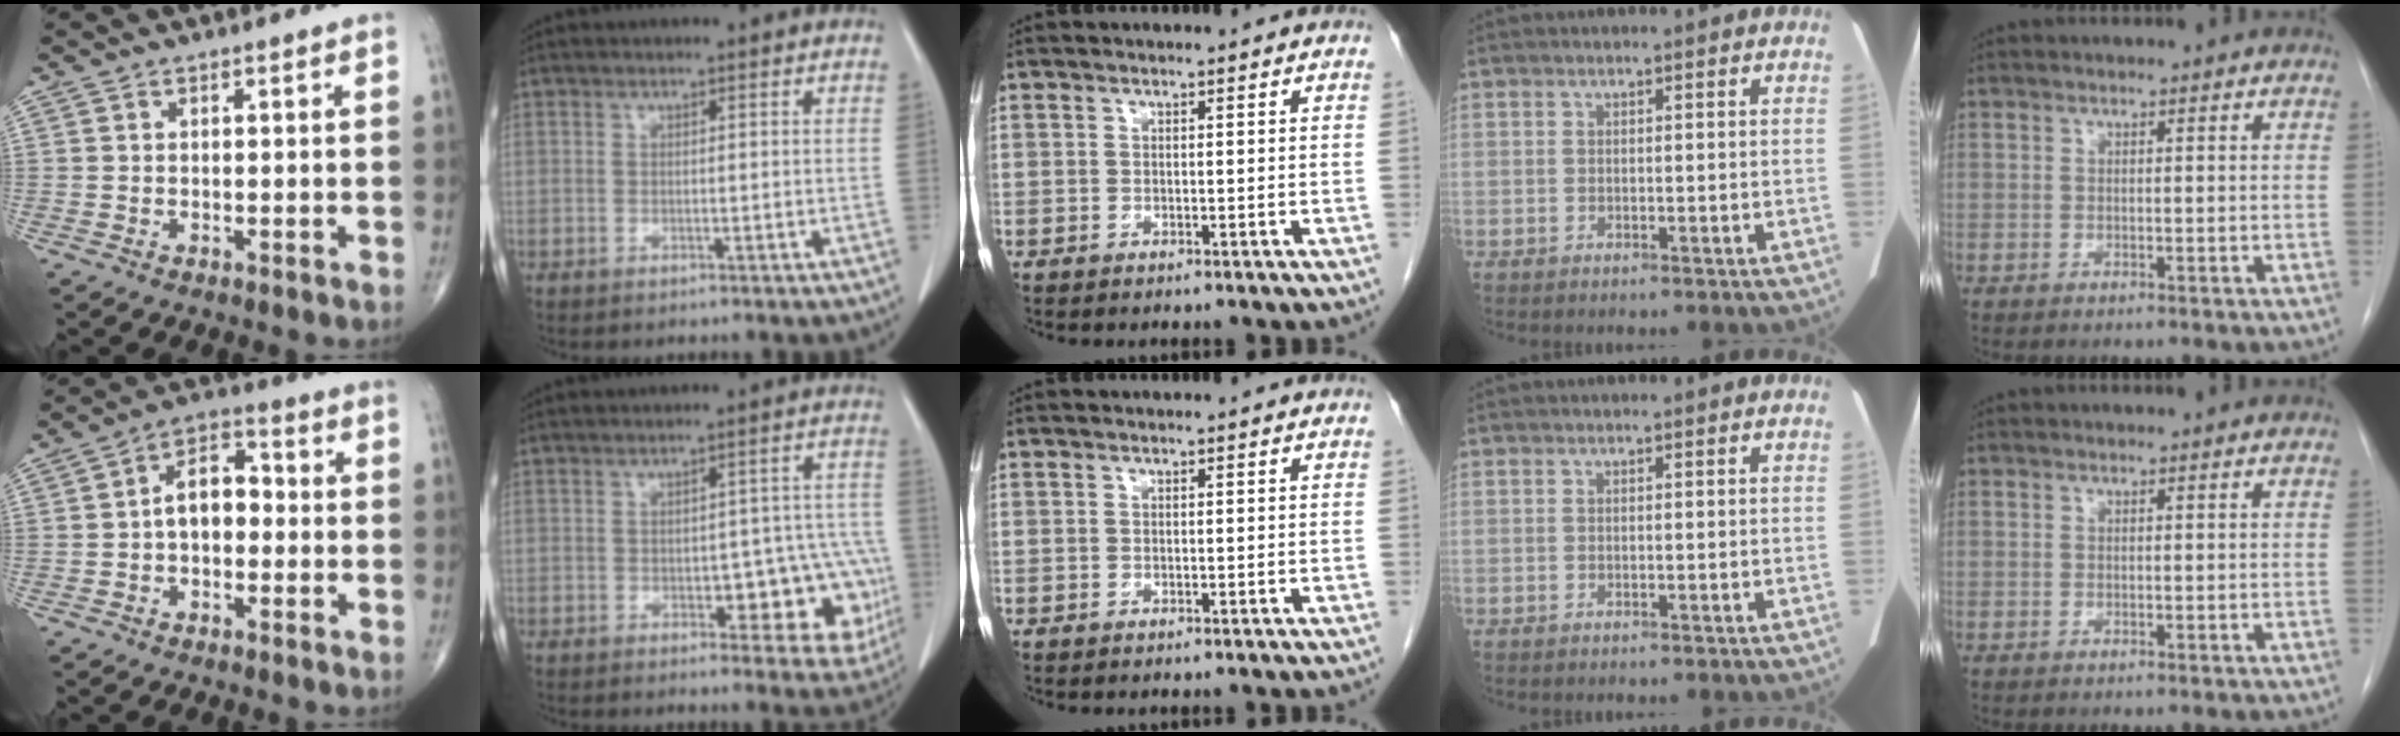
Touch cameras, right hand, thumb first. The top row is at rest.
{"thumb": {"total": 8.2, "force": [-0.6, 5.2, 6.3], "torque": [-0.081, 0.032, -0.022]}, "index": {"total": 12.2, "force": [-3.3, 5.6, 10.3], "torque": [-0.083, 0.029, -0.030]}}